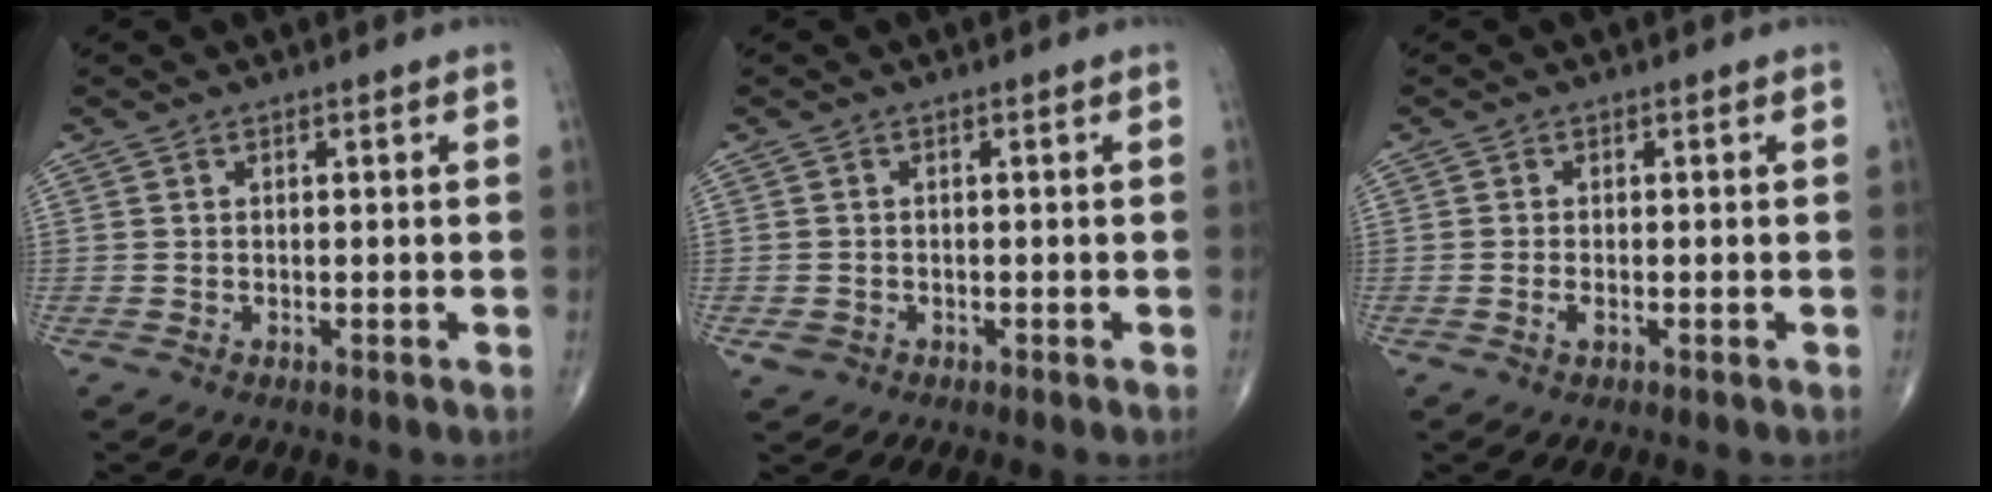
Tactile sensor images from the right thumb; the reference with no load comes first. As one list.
[{"total": 1.8, "force": [-0.7, 1.5, 0.7], "torque": [-0.013, 0.004, -0.009]}, {"total": 1.4, "force": [-0.5, 0.6, 1.1], "torque": [-0.024, 0.001, -0.010]}]